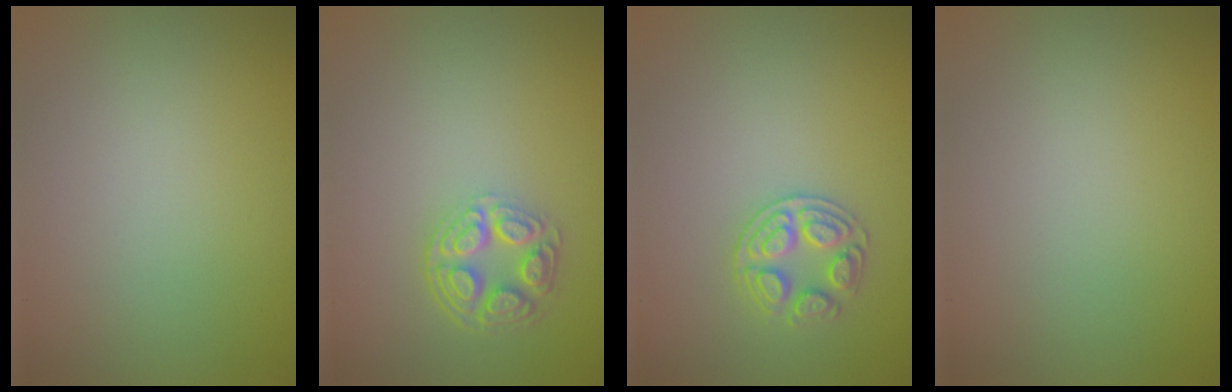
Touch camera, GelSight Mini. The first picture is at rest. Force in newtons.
{"total": 4.5, "press": 3.4, "slide": 2.9}
{"total": 2.5, "press": 2.4, "slide": 0.6}
{"total": 0.0}